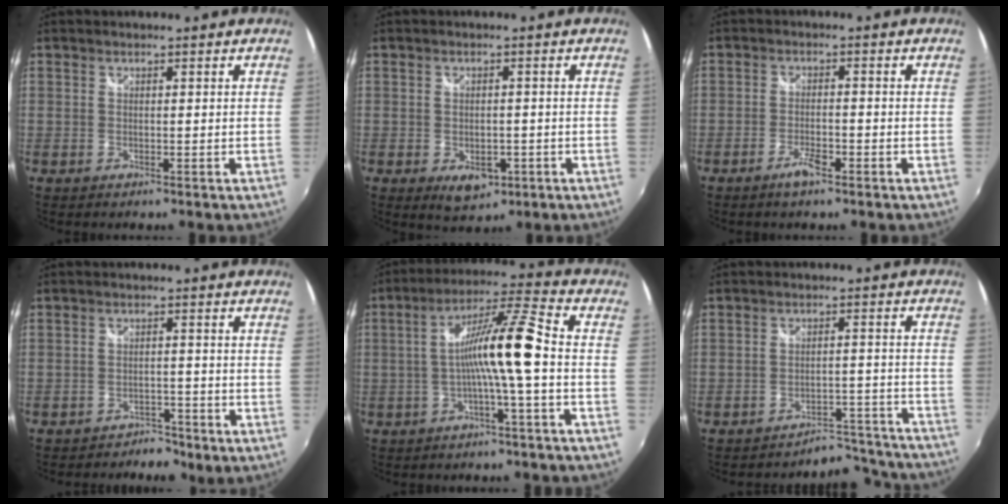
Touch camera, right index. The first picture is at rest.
{"total": 5.9, "force": [-2.2, 3.9, 3.8], "torque": [-0.068, -0.017, -0.026]}
{"total": 3.4, "force": [-2.2, 0.8, 2.5], "torque": [-0.058, -0.003, -0.044]}
{"total": 4.1, "force": [-3.5, 2.0, 0.6], "torque": [-0.018, 0.003, -0.049]}
{"total": 10.9, "force": [-1.9, -0.4, 10.8], "torque": [-0.202, 0.017, -0.035]}
{"total": 12.4, "force": [-12.1, 2.8, 0.6], "torque": [0.001, 0.038, -0.147]}